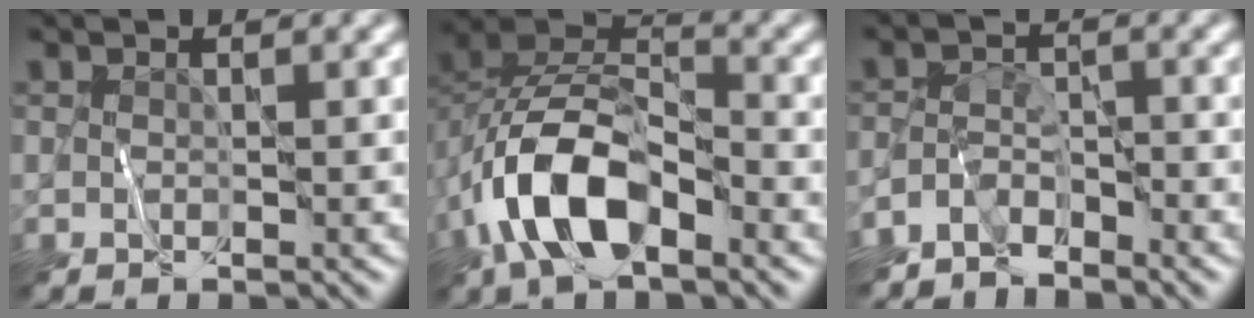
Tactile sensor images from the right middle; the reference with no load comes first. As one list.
[{"total": 8.9, "force": [-3.8, 4.6, 6.6], "torque": [-0.127, 0.012, -0.080]}, {"total": 3.1, "force": [-2.8, 1.1, 1.0], "torque": [-0.014, 0.003, -0.063]}]